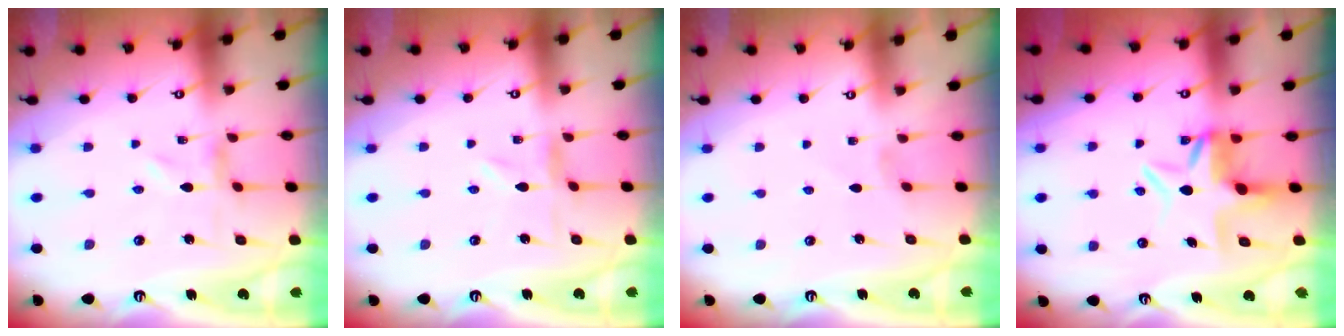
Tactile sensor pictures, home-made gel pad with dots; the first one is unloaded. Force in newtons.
{"total": 0.0}
{"total": 0.0}
{"total": 6.7, "press": 6.6, "slide": 0.7}